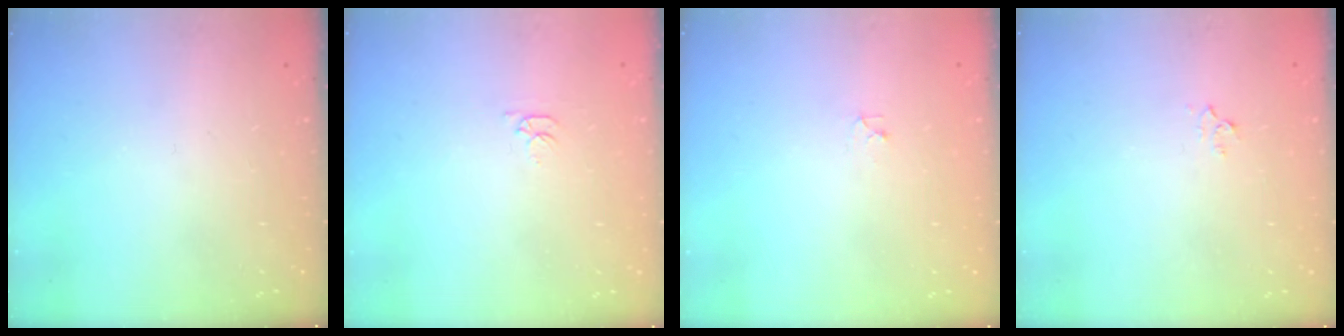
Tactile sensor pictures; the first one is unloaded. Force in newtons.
{"total": 2.7, "press": 2.7, "slide": 0.4}
{"total": 2.8, "press": 2.7, "slide": 0.4}
{"total": 3.0, "press": 3.0, "slide": 0.4}